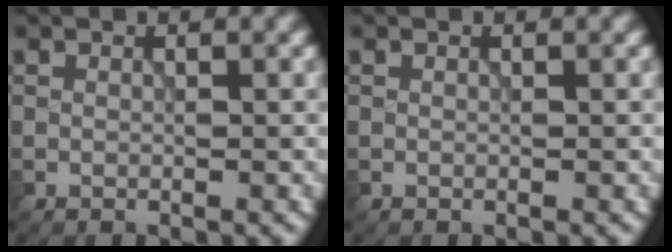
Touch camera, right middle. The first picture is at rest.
{"total": 0.0}